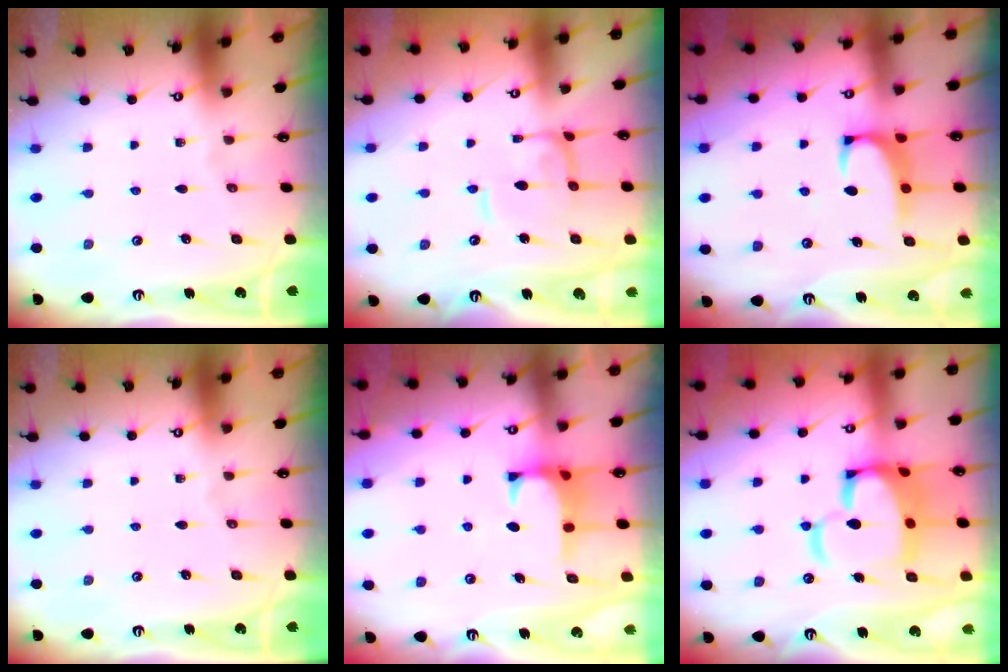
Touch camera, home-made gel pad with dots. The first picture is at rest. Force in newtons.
{"total": 1.7, "press": 1.7, "slide": 0.4}
{"total": 2.4, "press": 2.3, "slide": 0.7}
{"total": 0.0}
{"total": 1.2, "press": 1.1, "slide": 0.6}
{"total": 13.4, "press": 13.3, "slide": 1.9}